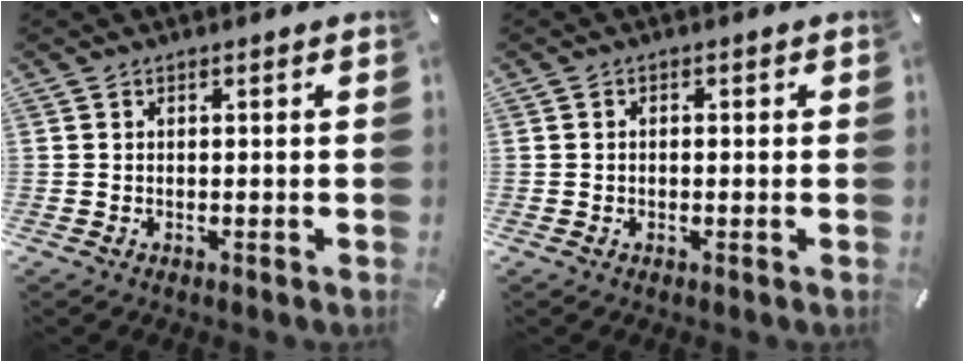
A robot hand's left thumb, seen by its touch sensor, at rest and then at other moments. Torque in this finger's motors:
{"motor_torque": [0.17, -0.33, -0.16, -0.16, -0.04]}